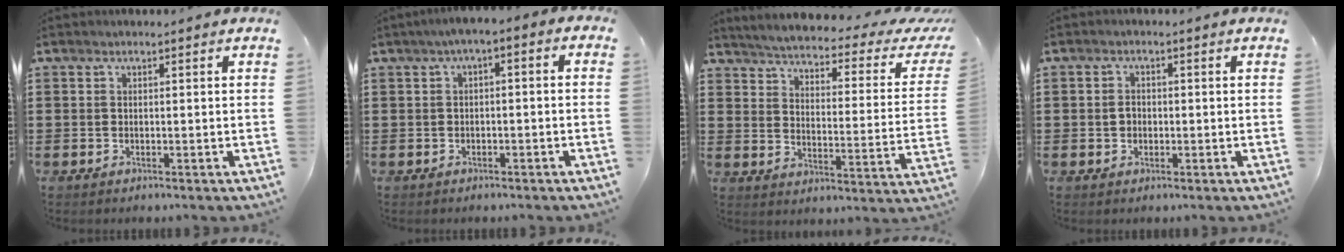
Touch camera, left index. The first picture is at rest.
{"total": 2.5, "force": [-2.0, 0.6, 1.4], "torque": [-0.026, 0.005, -0.044]}
{"total": 3.1, "force": [2.6, -0.1, 1.6], "torque": [-0.049, -0.027, 0.035]}
{"total": 1.7, "force": [-0.2, 1.5, 0.9], "torque": [-0.022, 0.007, -0.005]}